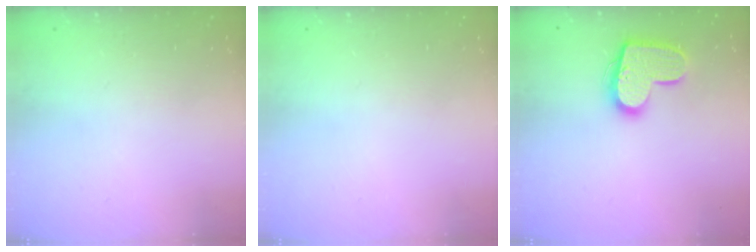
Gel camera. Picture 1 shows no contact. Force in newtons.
{"total": 0.0}
{"total": 15.7, "press": 15.6, "slide": 0.9}